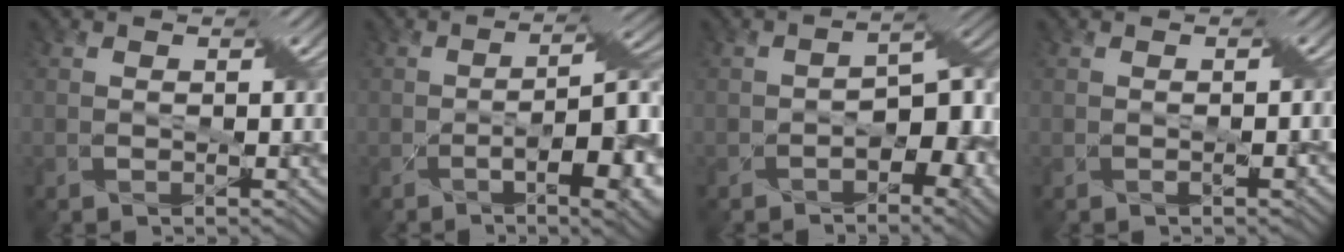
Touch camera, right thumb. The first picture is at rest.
{"total": 13.0, "force": [-4.3, 4.2, 11.5], "torque": [-0.153, -0.010, -0.053]}
{"total": 8.7, "force": [-3.0, 4.6, 6.7], "torque": [-0.073, -0.012, -0.040]}
{"total": 0.7, "force": [-0.3, -0.1, 0.6], "torque": [-0.011, 0.003, -0.006]}